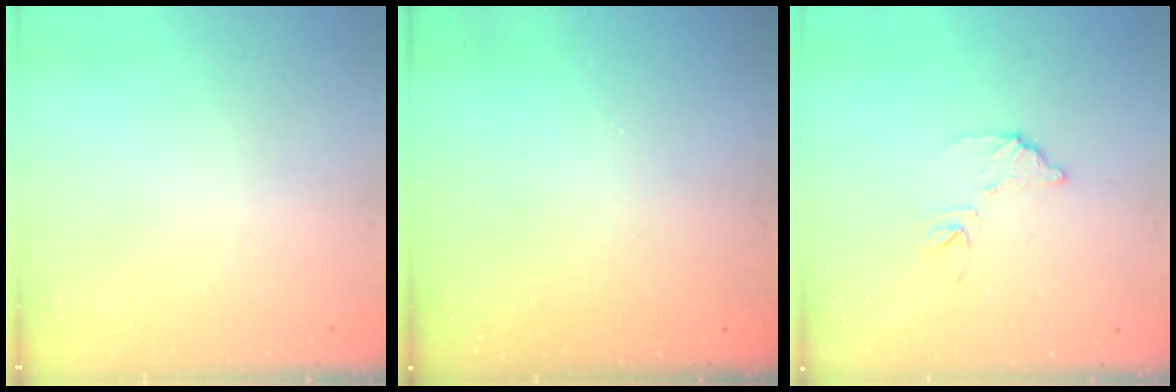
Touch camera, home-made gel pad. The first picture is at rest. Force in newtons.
{"total": 3.3, "press": 3.3, "slide": 0.1}
{"total": 7.9, "press": 7.9, "slide": 0.3}